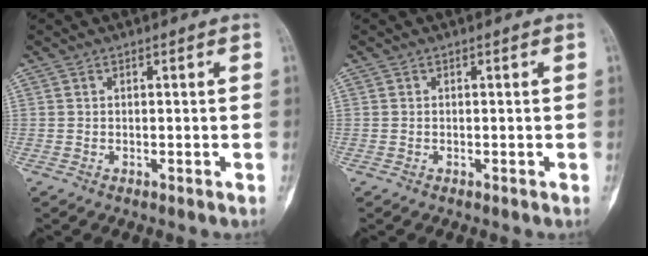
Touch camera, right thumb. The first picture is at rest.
{"total": 0.0}